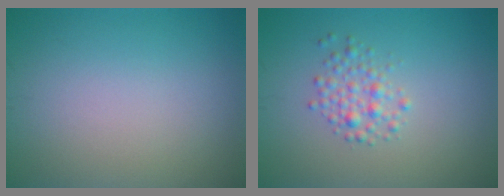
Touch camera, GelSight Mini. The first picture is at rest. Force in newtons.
{"total": 2.0, "press": 2.0, "slide": 0.1}